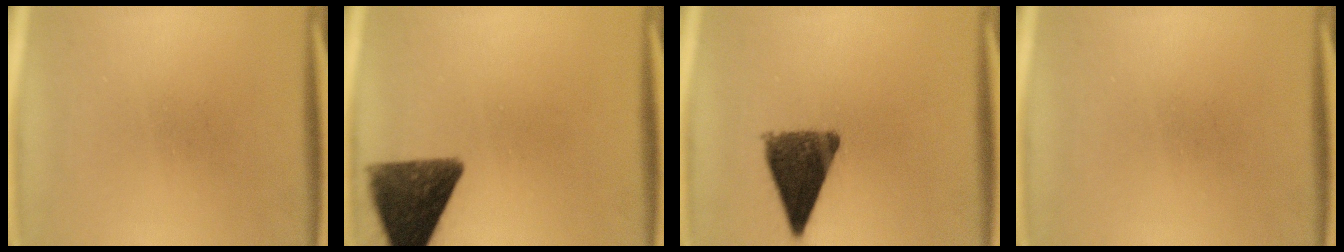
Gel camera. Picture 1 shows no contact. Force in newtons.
{"total": 11.8}
{"total": 11.0}
{"total": 0.0}